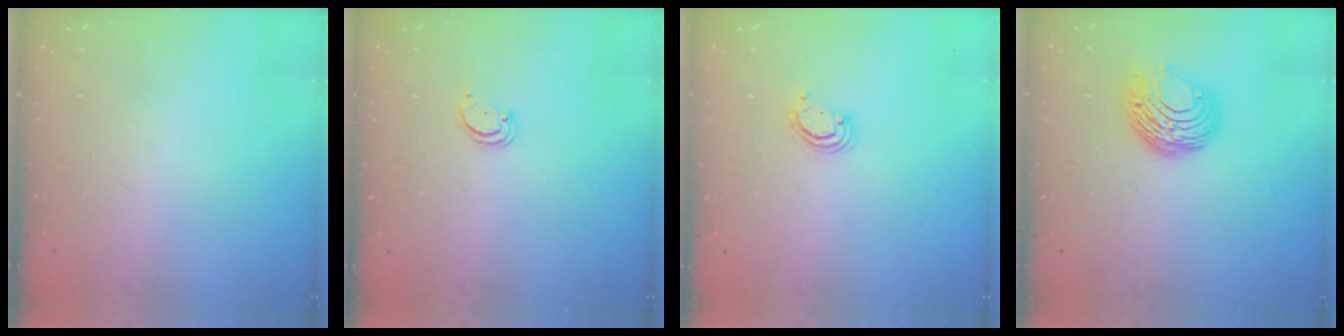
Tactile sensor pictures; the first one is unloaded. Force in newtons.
{"total": 1.6, "press": 1.6, "slide": 0.1}
{"total": 2.3, "press": 2.3, "slide": 0.3}
{"total": 9.2, "press": 9.2, "slide": 0.4}